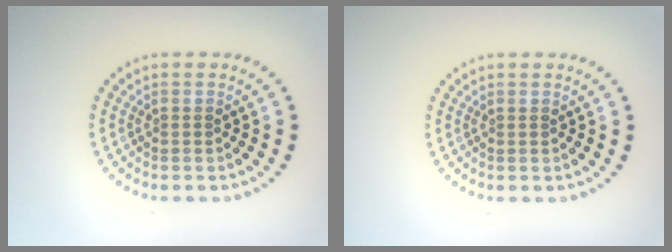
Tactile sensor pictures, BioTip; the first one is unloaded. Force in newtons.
{"total": 0.0}